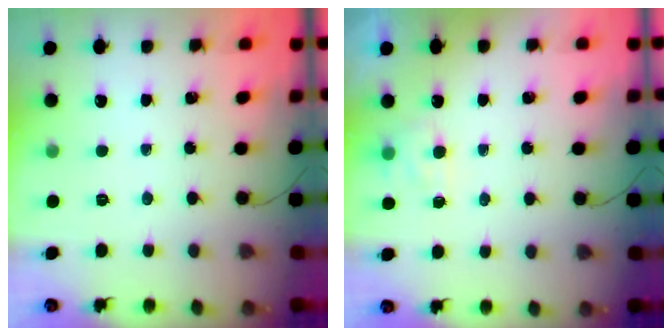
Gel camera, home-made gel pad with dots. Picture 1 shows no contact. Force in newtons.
{"total": 4.5, "press": 4.3, "slide": 1.4}